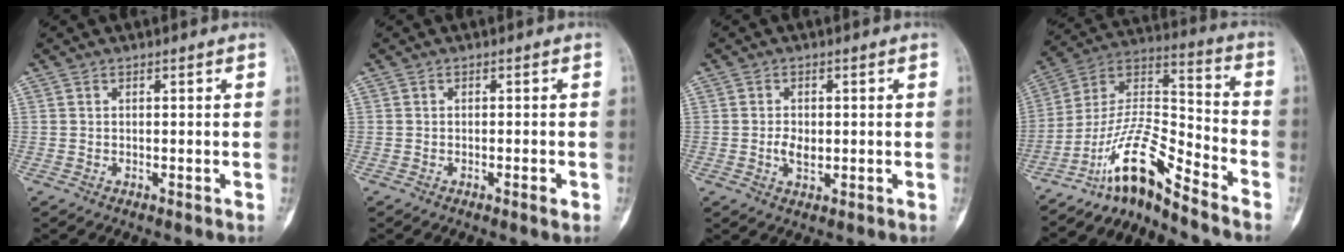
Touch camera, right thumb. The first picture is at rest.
{"total": 1.5, "force": [-0.7, 0.3, 1.3], "torque": [-0.021, -0.001, -0.010]}
{"total": 3.0, "force": [-0.2, 1.9, 2.3], "torque": [-0.037, 0.000, -0.003]}
{"total": 12.9, "force": [-10.4, 1.9, 7.4], "torque": [-0.152, 0.104, -0.199]}